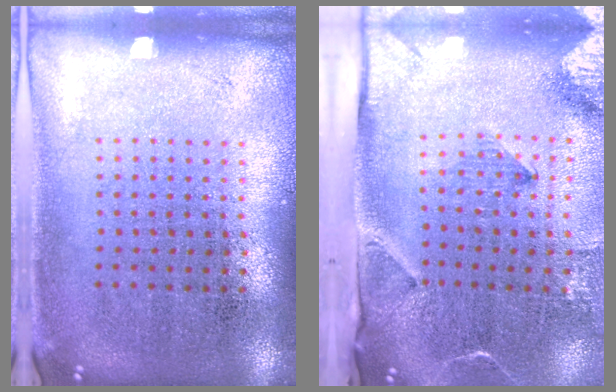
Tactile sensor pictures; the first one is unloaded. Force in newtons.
{"total": 3.3, "press": 2.3, "slide": 2.4}